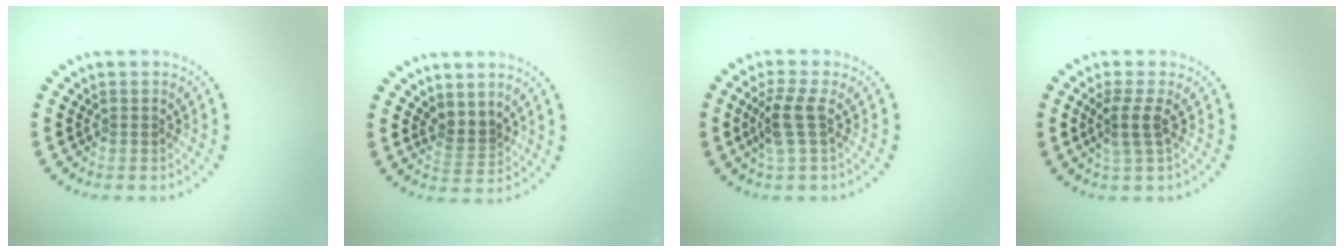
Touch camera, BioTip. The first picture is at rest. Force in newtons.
{"total": 1.8, "press": 1.2, "slide": 1.3}
{"total": 2.7, "press": 2.1, "slide": 1.7}
{"total": 2.0, "press": 1.5, "slide": 1.4}